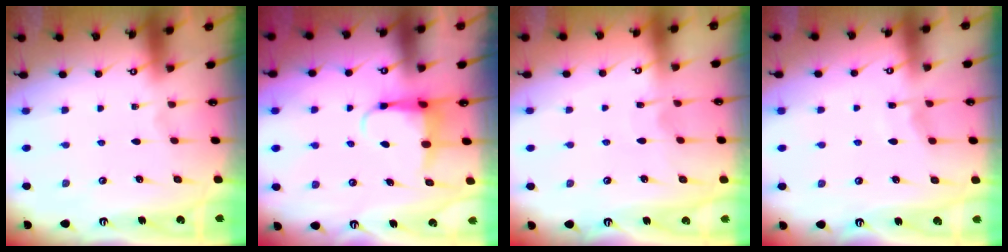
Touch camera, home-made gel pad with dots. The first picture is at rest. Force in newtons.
{"total": 4.8, "press": 4.8, "slide": 0.7}
{"total": 3.3, "press": 3.3, "slide": 0.3}
{"total": 3.5, "press": 3.4, "slide": 0.5}